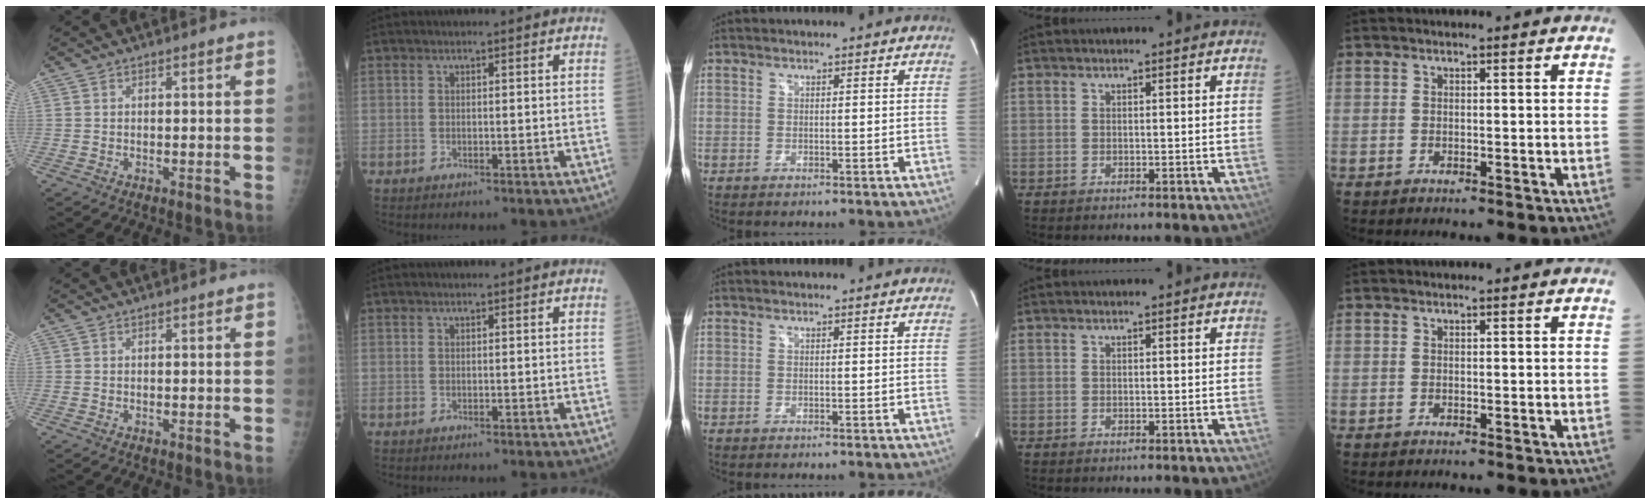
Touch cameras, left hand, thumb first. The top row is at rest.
{}